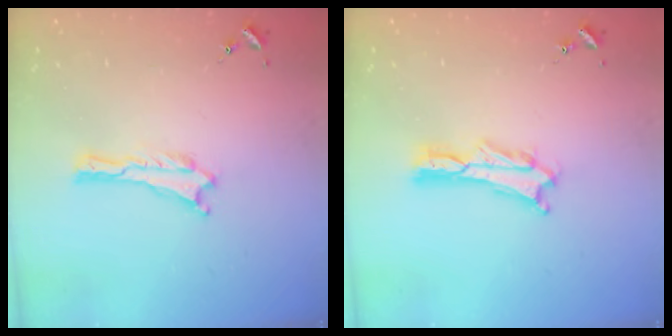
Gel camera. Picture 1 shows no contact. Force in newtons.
{"total": 2.0, "press": 2.0, "slide": 0.3}